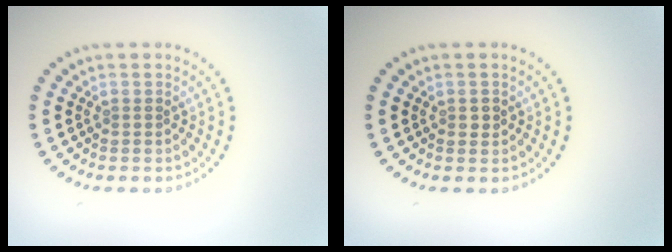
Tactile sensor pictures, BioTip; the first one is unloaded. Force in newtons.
{"total": 0.8, "press": 0.8, "slide": 0.1}